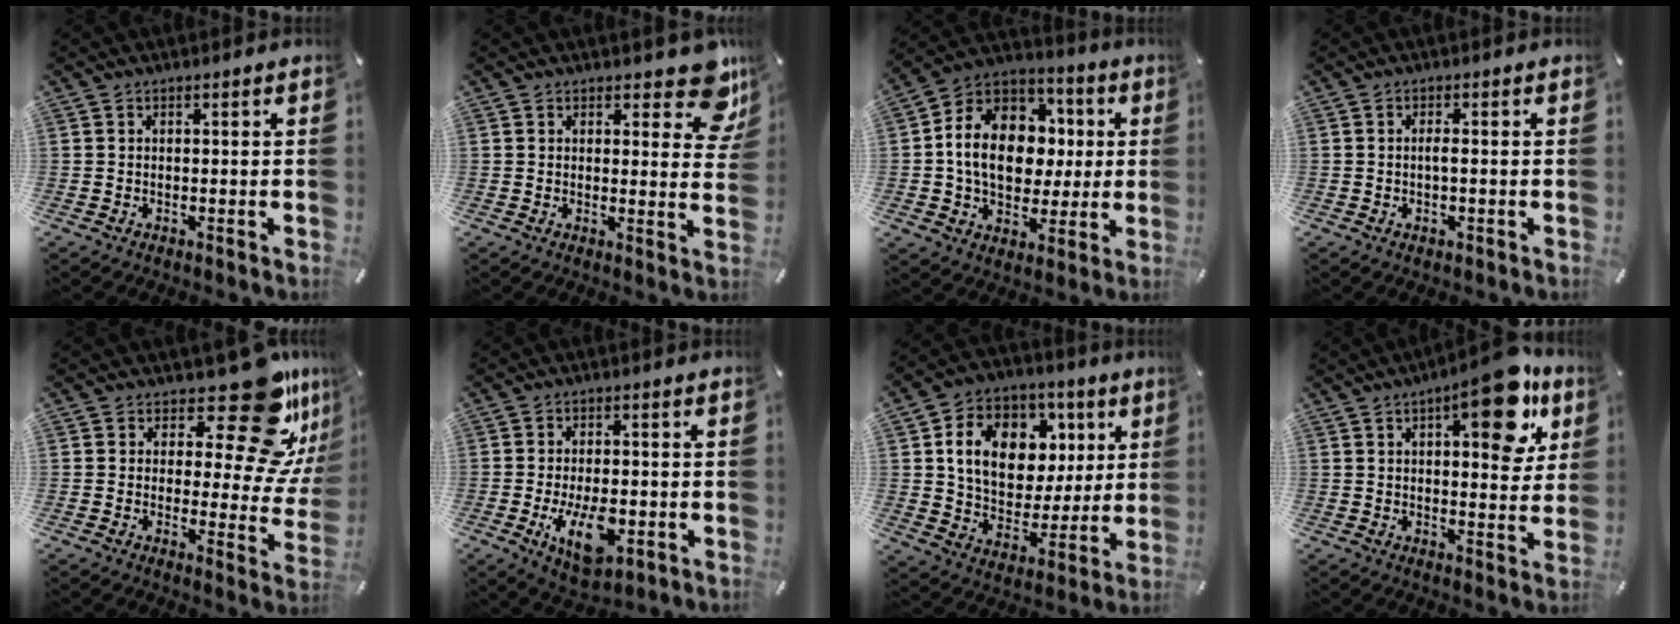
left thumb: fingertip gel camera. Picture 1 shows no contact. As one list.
[{"total": 9.6, "force": [5.8, 4.4, 6.2], "torque": [-0.059, -0.039, 0.097]}, {"total": 15.5, "force": [-0.2, 12.7, 8.9], "torque": [-0.178, 0.005, -0.003]}, {"total": 2.0, "force": [-0.2, 0.6, 1.9], "torque": [-0.035, 0.000, -0.004]}, {"total": 19.3, "force": [12.3, 7.0, 13.1], "torque": [-0.170, -0.093, 0.201]}, {"total": 11.7, "force": [-3.4, 6.1, 9.4], "torque": [-0.165, -0.009, -0.058]}, {"total": 15.4, "force": [5.0, 12.1, 8.1], "torque": [-0.137, -0.008, 0.099]}, {"total": 15.0, "force": [7.4, 6.3, 11.4], "torque": [-0.139, -0.035, 0.115]}]